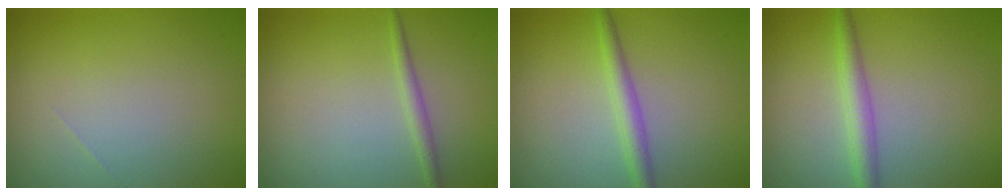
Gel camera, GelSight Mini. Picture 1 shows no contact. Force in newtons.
{"total": 1.3, "press": 1.3, "slide": 0.1}
{"total": 2.2, "press": 2.2, "slide": 0.1}
{"total": 2.4, "press": 2.4, "slide": 0.1}